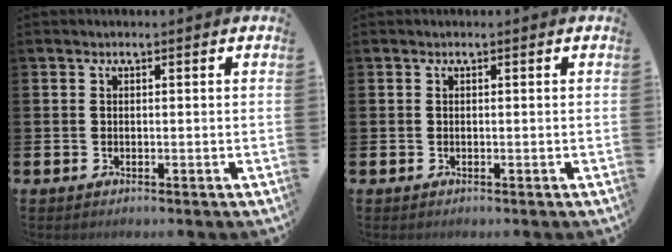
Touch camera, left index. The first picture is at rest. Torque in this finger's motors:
{"motor_torque": [-0.01, 0.01, 0.00, 0.00]}